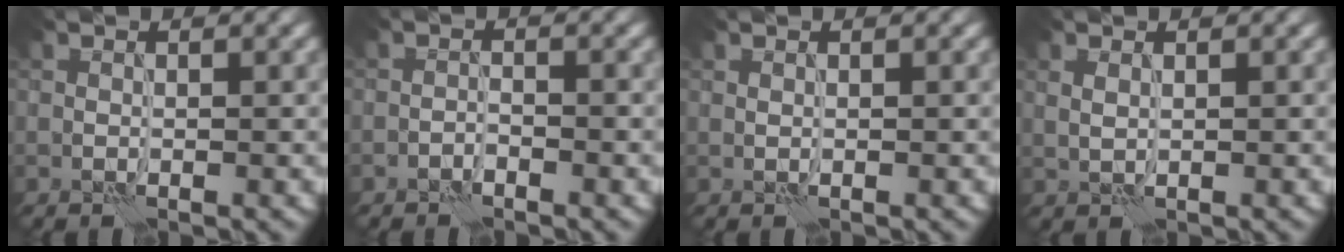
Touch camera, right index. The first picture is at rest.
{"total": 1.0, "force": [-1.0, 0.1, 0.3], "torque": [-0.006, 0.003, -0.018]}
{"total": 0.0}
{"total": 0.6, "force": [0.3, 0.2, 0.4], "torque": [-0.018, 0.000, 0.011]}